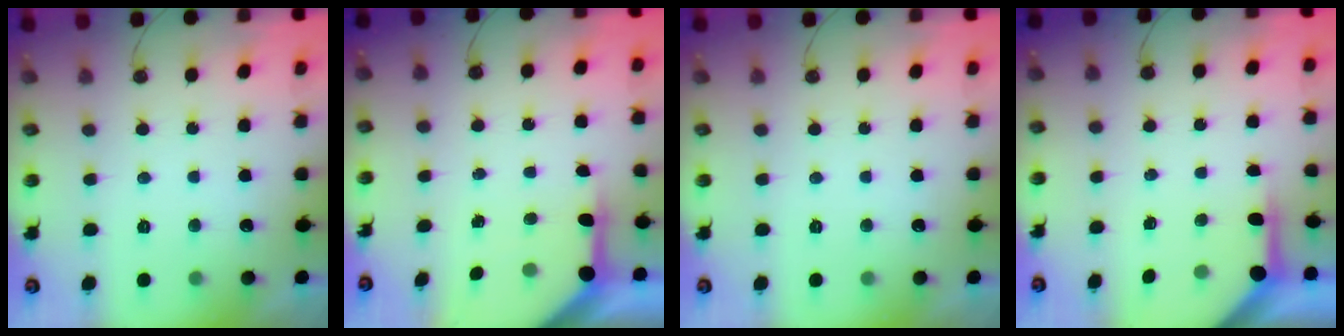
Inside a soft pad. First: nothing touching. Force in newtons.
{"total": 5.8, "press": 5.8, "slide": 0.3}
{"total": 0.0}
{"total": 3.8, "press": 3.8, "slide": 0.3}